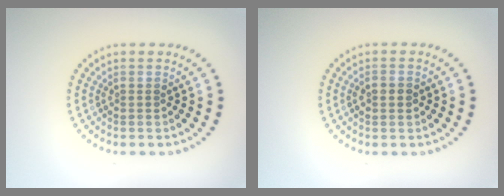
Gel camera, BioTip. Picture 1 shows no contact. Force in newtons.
{"total": 1.5, "press": 1.5, "slide": 0.3}